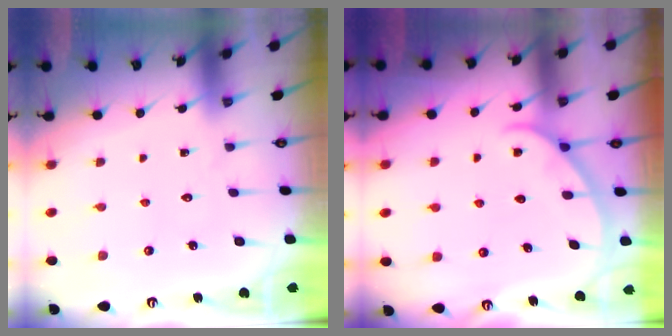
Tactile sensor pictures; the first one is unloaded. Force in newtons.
{"total": 2.1, "press": 2.1, "slide": 0.3}